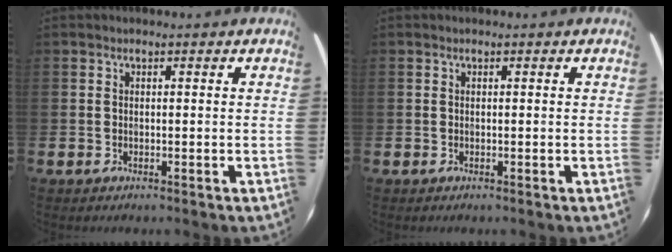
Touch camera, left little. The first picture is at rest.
{"total": 0.0}